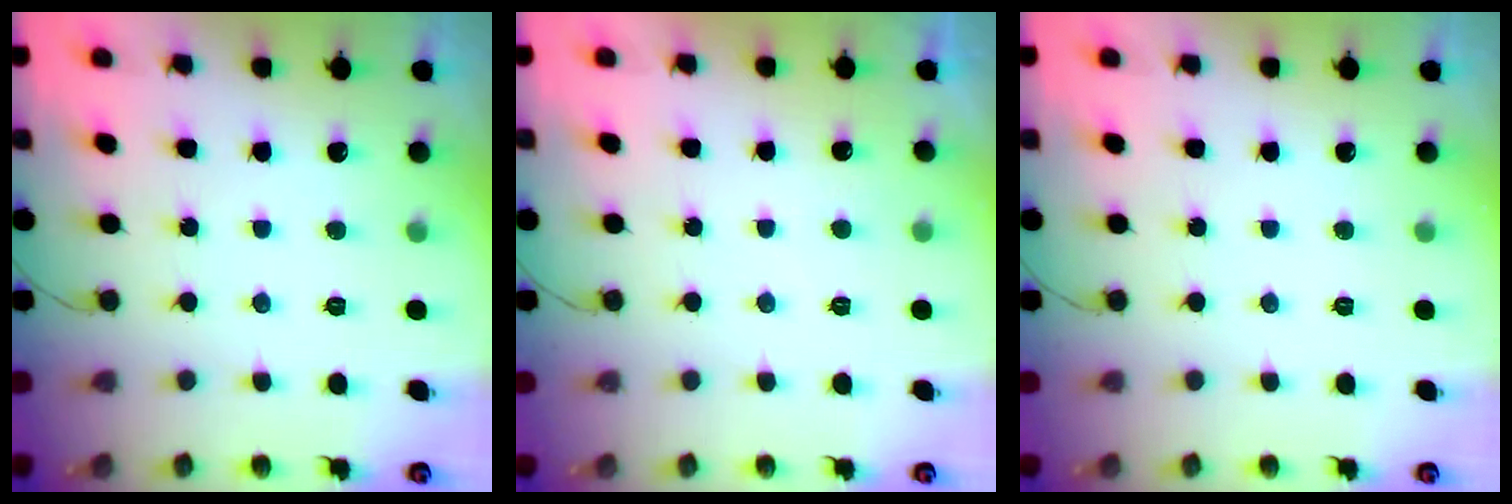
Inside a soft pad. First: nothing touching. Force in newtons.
{"total": 0.5, "press": 0.1, "slide": 0.5}
{"total": 0.0}